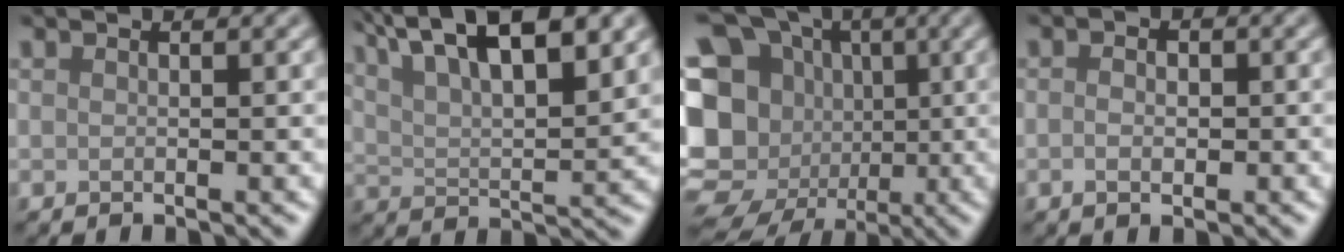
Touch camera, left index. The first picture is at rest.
{"total": 12.7, "force": [8.1, 4.2, 8.8], "torque": [-0.128, 0.037, 0.093]}
{"total": 17.8, "force": [-4.5, 15.3, 8.0], "torque": [-0.176, 0.000, -0.089]}
{"total": 2.3, "force": [-0.1, 1.5, 1.7], "torque": [-0.012, 0.003, -0.011]}